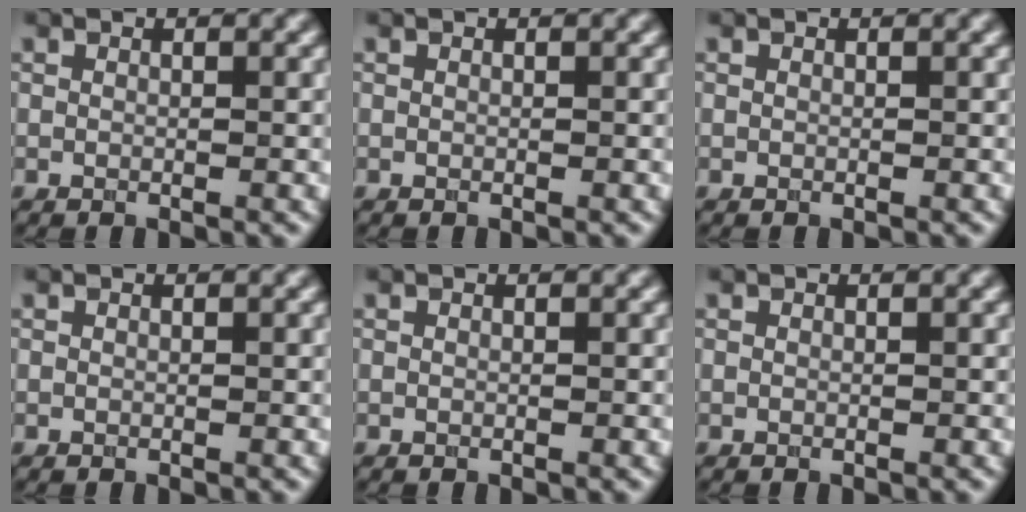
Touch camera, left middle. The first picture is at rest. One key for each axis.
{"total": 0.0}
{"total": 0.0}
{"total": 0.0}
{"total": 0.0}
{"total": 0.0}